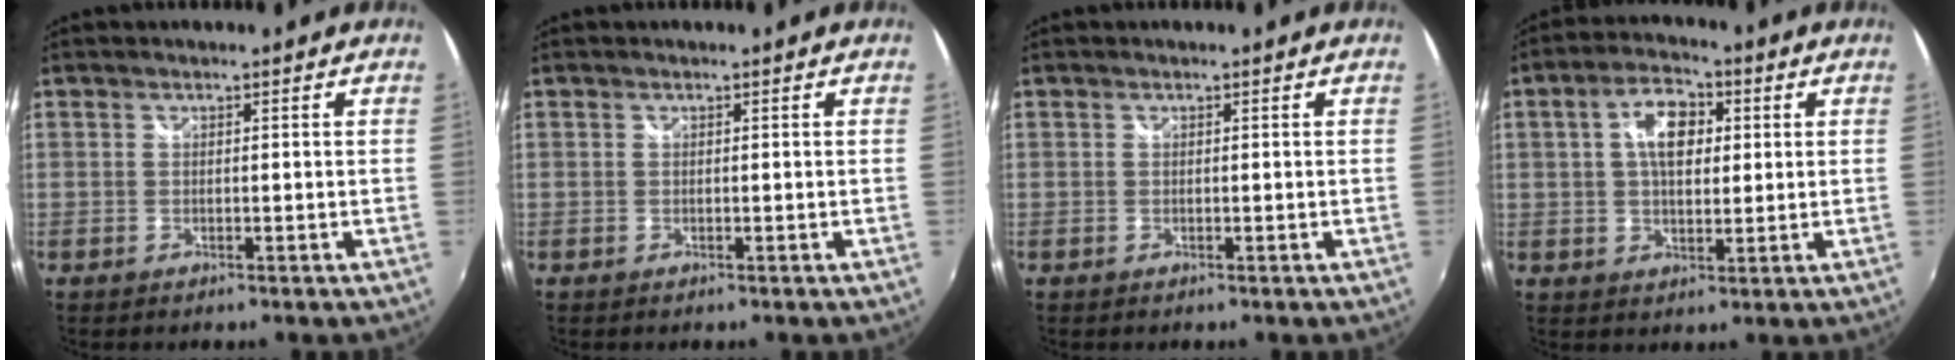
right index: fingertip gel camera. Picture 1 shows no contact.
{"total": 0.0}
{"total": 0.0}
{"total": 8.1, "force": [2.1, 4.5, 6.4], "torque": [-0.112, 0.021, 0.037]}